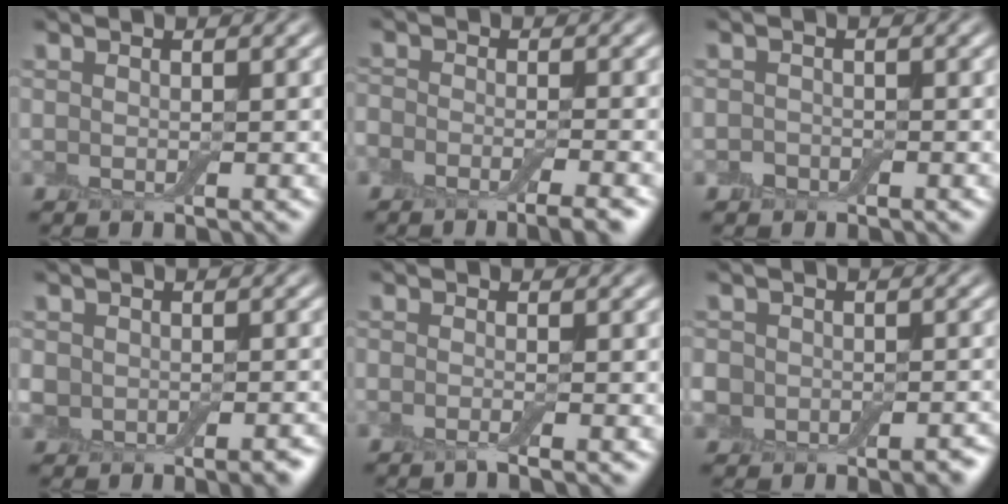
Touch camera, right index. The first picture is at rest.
{"total": 4.9, "force": [-3.5, 1.4, 3.0], "torque": [-0.042, -0.008, -0.054]}
{"total": 0.9, "force": [-0.6, 0.7, 0.2], "torque": [-0.002, 0.001, -0.013]}
{"total": 5.0, "force": [-2.0, 3.8, 2.7], "torque": [-0.033, -0.006, -0.029]}
{"total": 1.4, "force": [-0.9, 0.1, 1.0], "torque": [-0.013, -0.004, -0.022]}
{"total": 7.0, "force": [-3.2, 5.8, 2.5], "torque": [-0.023, -0.019, -0.062]}